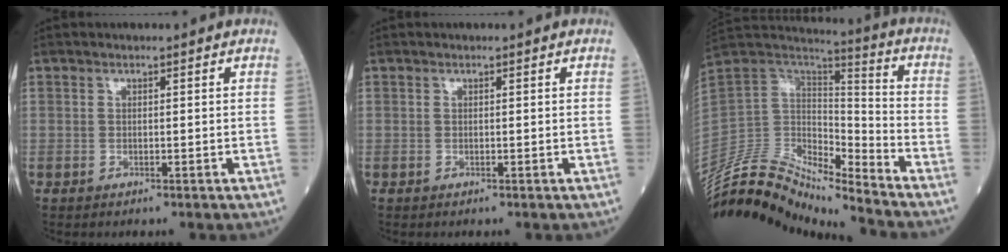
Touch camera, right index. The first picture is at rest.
{"total": 0.0}
{"total": 16.6, "force": [-15.7, 3.4, 4.0], "torque": [-0.073, 0.083, -0.281]}